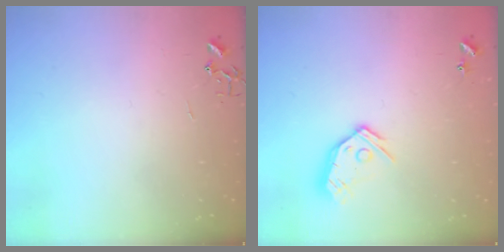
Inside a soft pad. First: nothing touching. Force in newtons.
{"total": 11.0, "press": 10.9, "slide": 1.2}